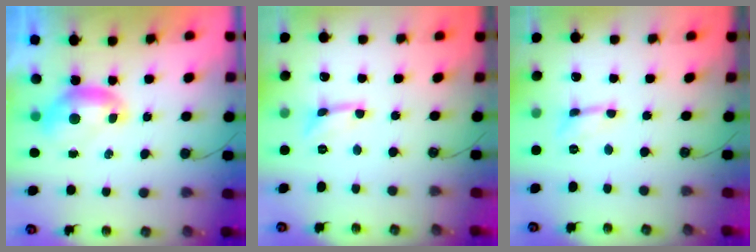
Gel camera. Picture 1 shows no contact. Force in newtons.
{"total": 2.8, "press": 2.8, "slide": 0.4}
{"total": 0.5, "press": 0.5, "slide": 0.2}